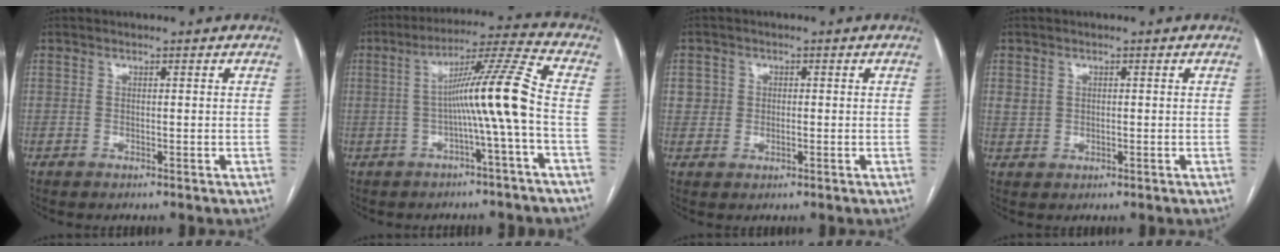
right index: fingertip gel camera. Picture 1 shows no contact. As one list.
[{"total": 10.3, "force": [-1.6, -2.0, 9.9], "torque": [-0.162, 0.019, -0.028]}, {"total": 2.7, "force": [0.3, 2.6, 0.6], "torque": [-0.003, 0.008, 0.007]}, {"total": 2.3, "force": [0.5, 2.0, 0.9], "torque": [-0.020, 0.008, 0.016]}]